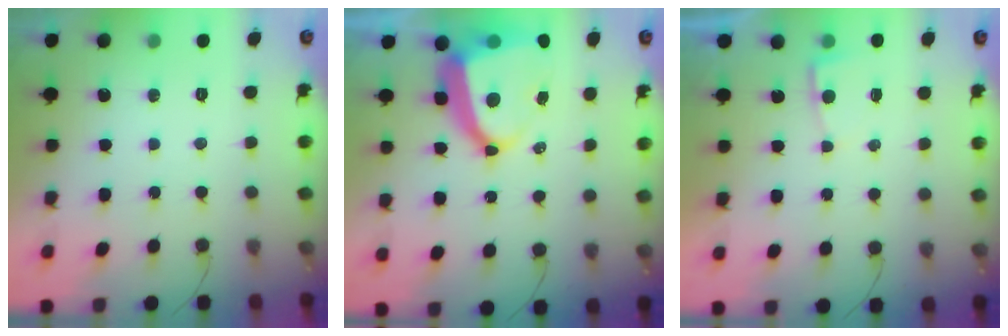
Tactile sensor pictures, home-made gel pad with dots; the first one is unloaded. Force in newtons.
{"total": 14.3, "press": 14.2, "slide": 1.6}
{"total": 1.8, "press": 1.8, "slide": 0.2}